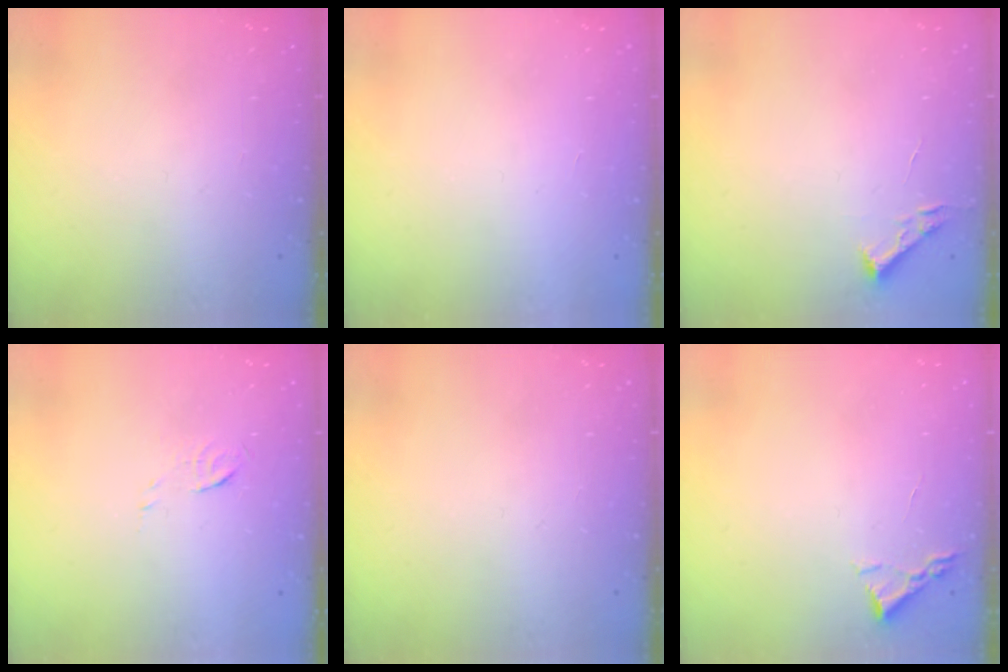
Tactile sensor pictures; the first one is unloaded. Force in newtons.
{"total": 1.7, "press": 1.7, "slide": 0.1}
{"total": 2.7, "press": 2.7, "slide": 0.4}
{"total": 4.2, "press": 4.1, "slide": 1.1}
{"total": 0.0}
{"total": 2.2, "press": 2.2, "slide": 0.3}